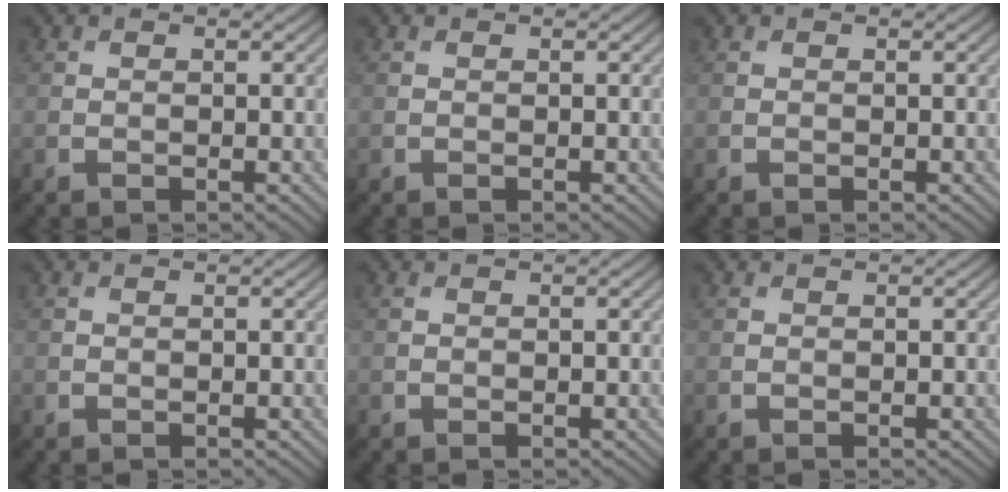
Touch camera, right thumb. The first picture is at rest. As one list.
[{"total": 0.0}, {"total": 0.0}, {"total": 0.0}, {"total": 0.0}, {"total": 0.0}]